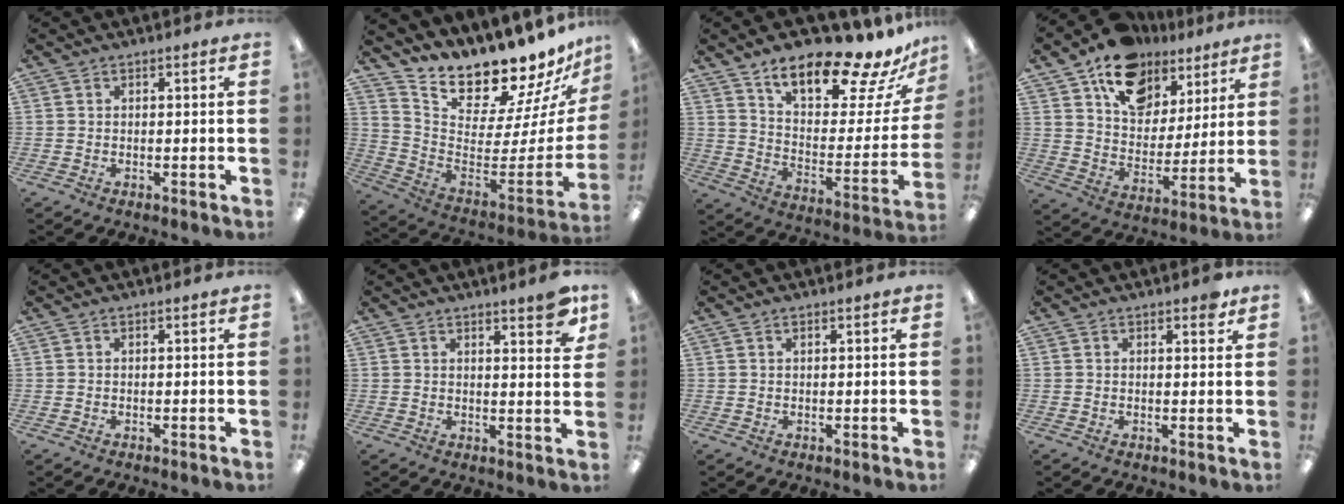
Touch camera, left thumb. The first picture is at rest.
{"total": 15.0, "force": [14.2, 3.5, 3.3], "torque": [-0.049, -0.154, 0.241]}
{"total": 19.3, "force": [15.7, 5.3, 10.0], "torque": [-0.147, -0.115, 0.259]}
{"total": 15.5, "force": [10.3, 10.1, 5.7], "torque": [-0.101, -0.056, 0.194]}
{"total": 0.0}
{"total": 6.4, "force": [4.7, 1.4, 4.0], "torque": [-0.042, -0.029, 0.074]}
{"total": 0.7, "force": [0.5, 0.2, 0.4], "torque": [-0.008, 0.002, 0.008]}
{"total": 2.2, "force": [1.5, 0.8, 1.3], "torque": [-0.014, -0.004, 0.024]}